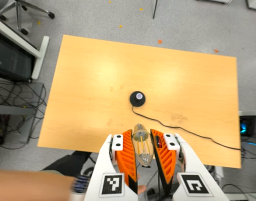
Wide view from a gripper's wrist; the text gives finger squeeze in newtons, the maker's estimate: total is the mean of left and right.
{"total": 19.3, "left": 20.6, "right": 18.0}